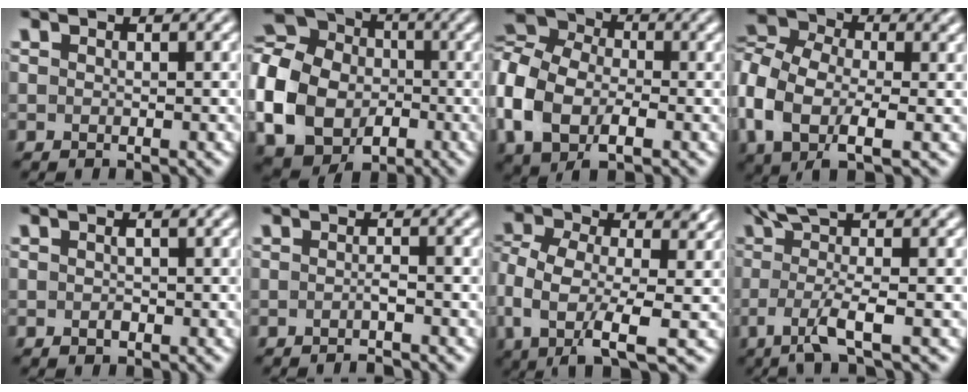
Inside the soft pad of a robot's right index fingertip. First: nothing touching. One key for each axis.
{"total": 14.9, "fx": 0.2, "fy": 12.6, "fz": 7.9, "tx": -0.173, "ty": -0.029, "tz": -0.002}
{"total": 10.4, "fx": 0.9, "fy": 8.1, "fz": 6.6, "tx": -0.147, "ty": -0.009, "tz": 0.009}
{"total": 9.3, "fx": 0.2, "fy": 6.9, "fz": 6.3, "tx": -0.155, "ty": -0.025, "tz": 0.003}
{"total": 0.7, "fx": -0.3, "fy": 0.1, "fz": 0.6, "tx": -0.011, "ty": -0.005, "tz": 0.002}
{"total": 1.5, "fx": -1.1, "fy": -0.4, "fz": 1.0, "tx": -0.012, "ty": 0.002, "tz": -0.020}
{"total": 7.2, "fx": -0.9, "fy": 4.0, "fz": 5.9, "tx": -0.139, "ty": -0.036, "tz": -0.002}
{"total": 5.1, "fx": 0.8, "fy": 0.5, "fz": 5.0, "tx": -0.099, "ty": -0.008, "tz": 0.014}